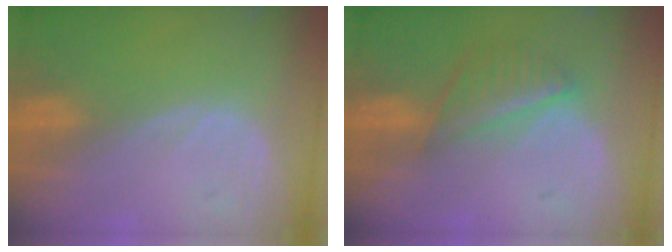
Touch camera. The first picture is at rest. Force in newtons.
{"total": 5.6, "press": 5.1, "slide": 2.3}